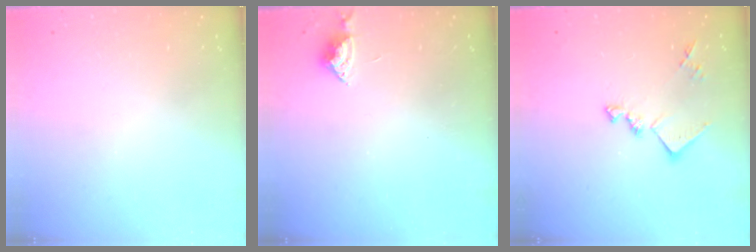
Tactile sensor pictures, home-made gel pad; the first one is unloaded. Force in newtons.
{"total": 4.0, "press": 4.0, "slide": 0.7}
{"total": 12.3, "press": 12.3, "slide": 0.6}